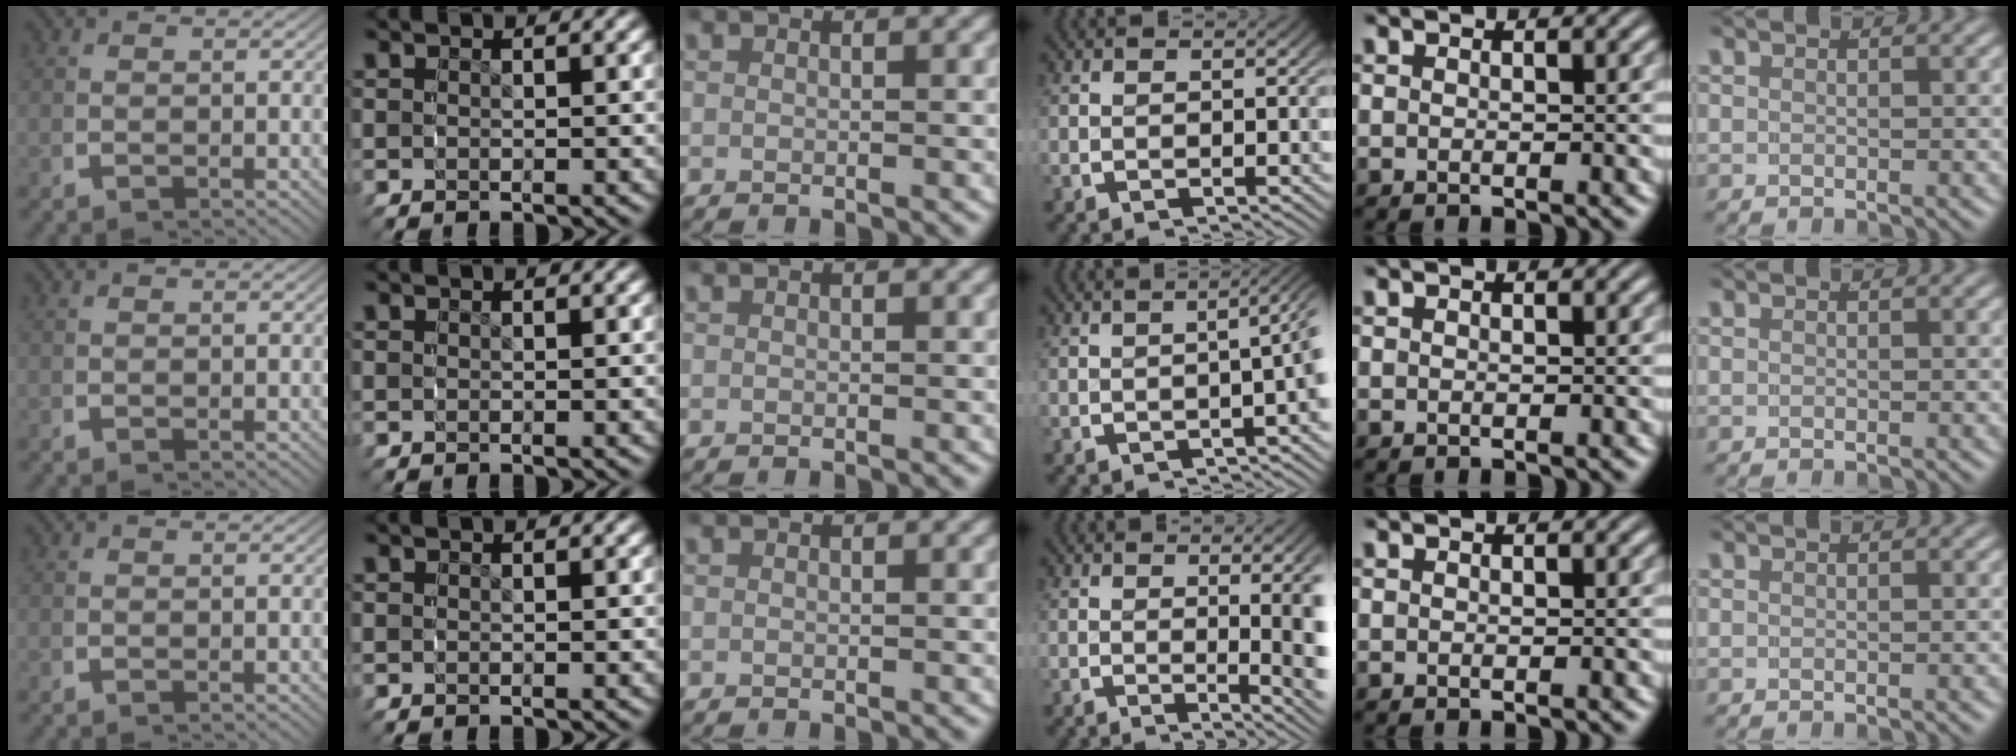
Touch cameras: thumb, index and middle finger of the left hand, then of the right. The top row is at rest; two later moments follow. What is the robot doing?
{"motion": "grasp_and_lifting", "object": "dispenser bottle"}